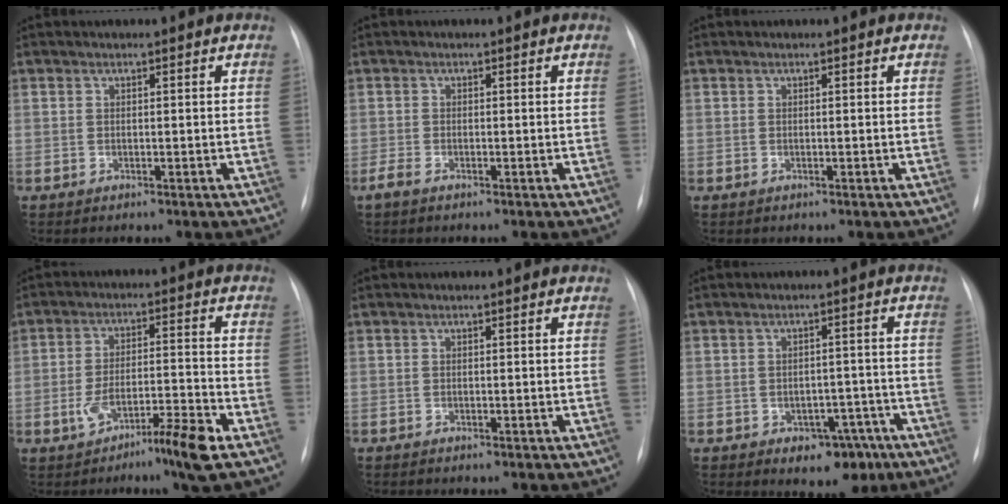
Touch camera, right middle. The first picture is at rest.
{"total": 1.0, "force": [-1.0, 0.2, -0.1], "torque": [0.002, -0.001, -0.020]}
{"total": 0.0}
{"total": 8.0, "force": [-4.6, 0.7, 6.5], "torque": [-0.121, 0.010, -0.074]}
{"total": 0.0}
{"total": 6.2, "force": [-3.6, 3.9, 3.2], "torque": [-0.026, 0.019, -0.040]}